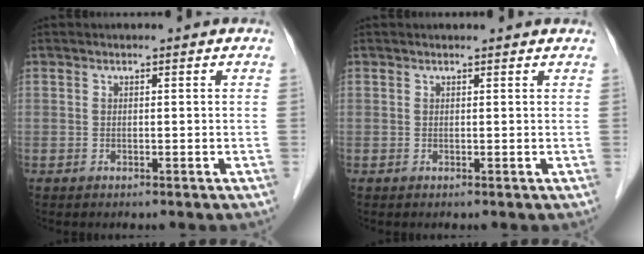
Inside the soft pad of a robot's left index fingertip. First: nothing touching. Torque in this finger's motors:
{"motor_torque": [0.10, -0.03, 0.01, 0.01]}